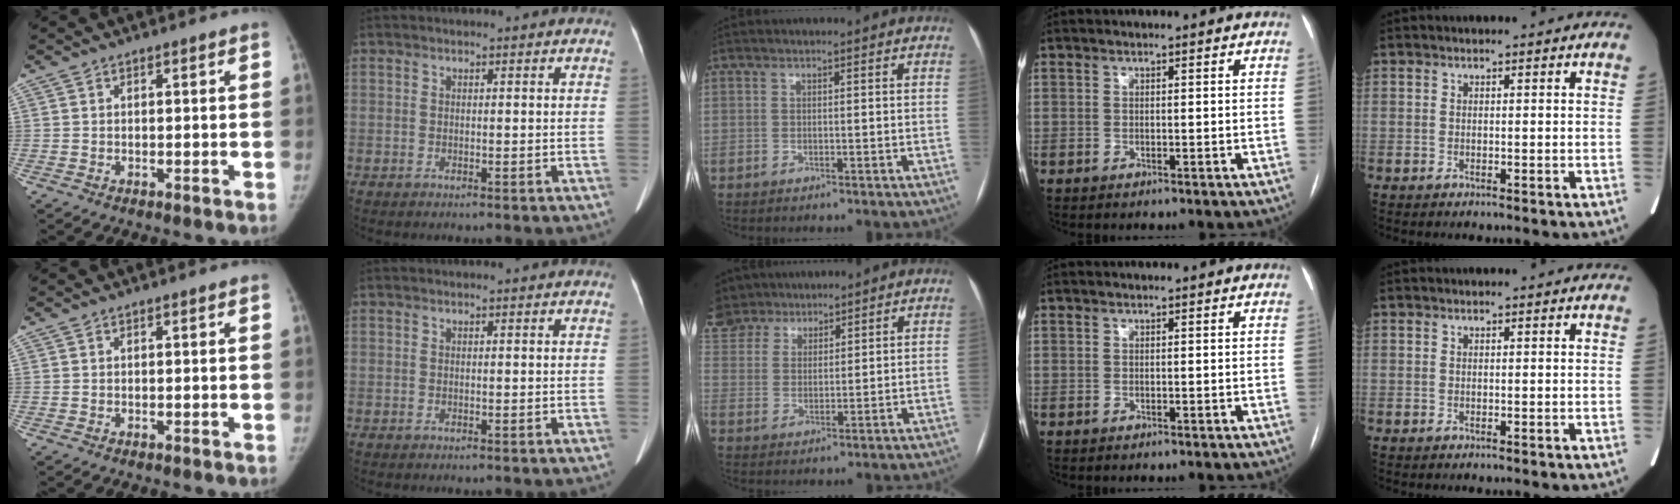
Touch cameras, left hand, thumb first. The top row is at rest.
{"middle": {"total": 11.0, "force": [8.9, 5.7, 2.9], "torque": [-0.074, 0.035, 0.172]}}